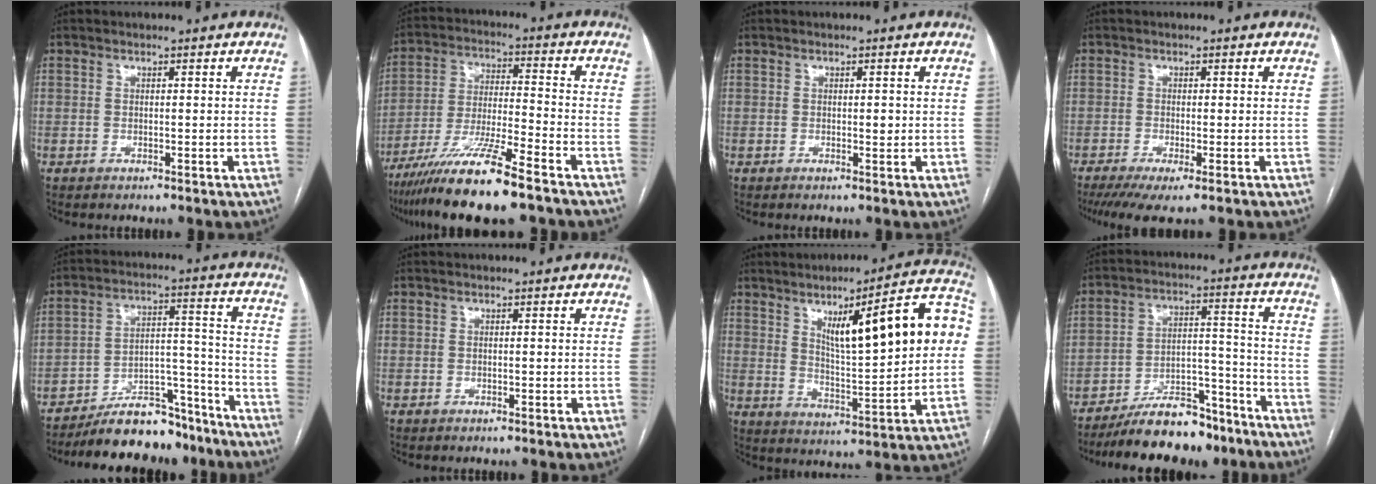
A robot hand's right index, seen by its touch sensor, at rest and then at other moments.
{"total": 14.2, "force": [-10.1, 0.3, 10.0], "torque": [-0.199, -0.035, -0.184]}
{"total": 1.0, "force": [0.0, 0.4, 0.9], "torque": [-0.010, 0.001, 0.002]}
{"total": 5.0, "force": [-3.2, 0.5, 3.8], "torque": [-0.060, -0.012, -0.056]}
{"total": 13.9, "force": [-12.3, 4.6, 4.4], "torque": [-0.051, 0.050, -0.196]}
{"total": 0.0}
{"total": 18.6, "force": [4.7, 3.0, 17.8], "torque": [-0.245, 0.025, 0.069]}
{"total": 14.0, "force": [-11.7, 4.5, 6.1], "torque": [-0.087, 0.034, -0.189]}